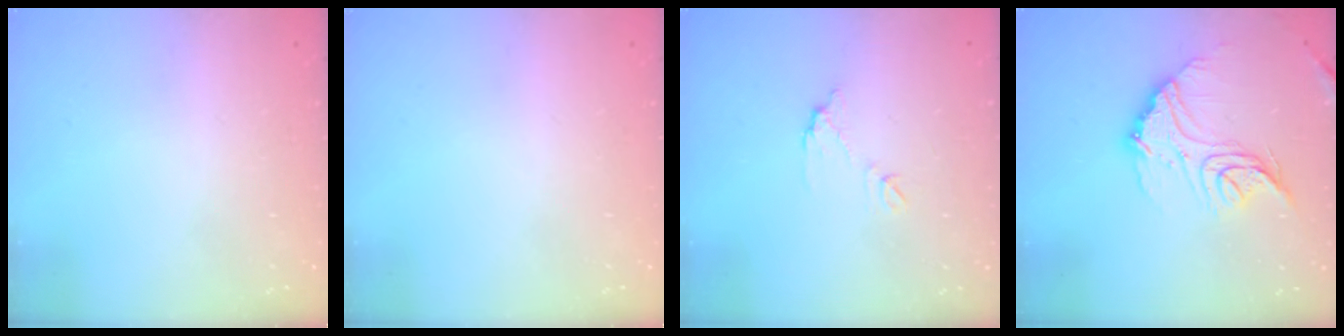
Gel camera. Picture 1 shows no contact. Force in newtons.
{"total": 0.0}
{"total": 6.7, "press": 6.7, "slide": 0.3}
{"total": 16.1, "press": 16.0, "slide": 1.5}